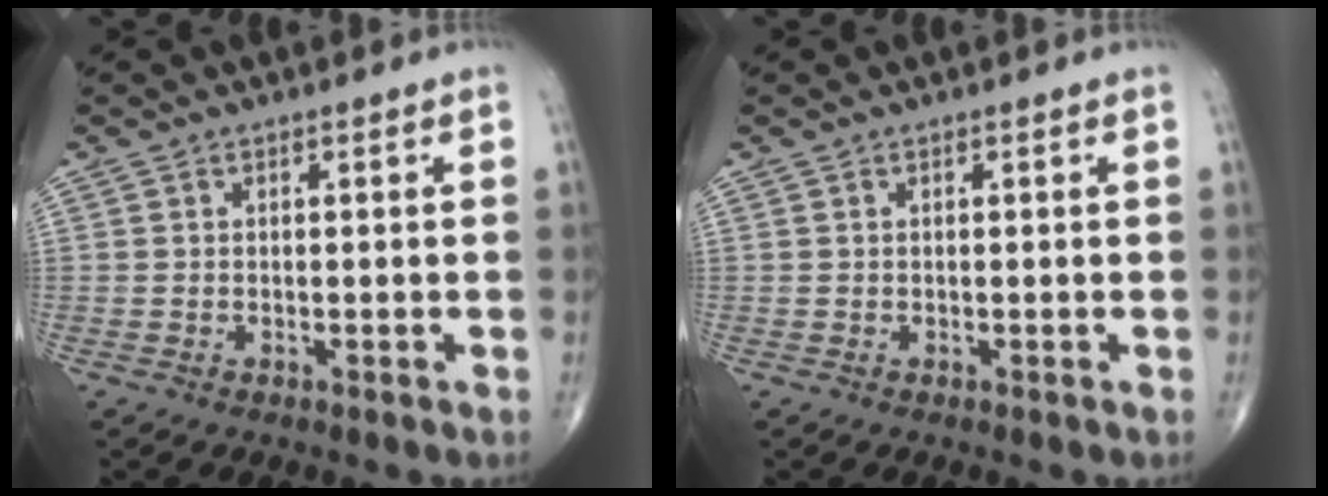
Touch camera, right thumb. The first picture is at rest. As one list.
[{"total": 0.0}]